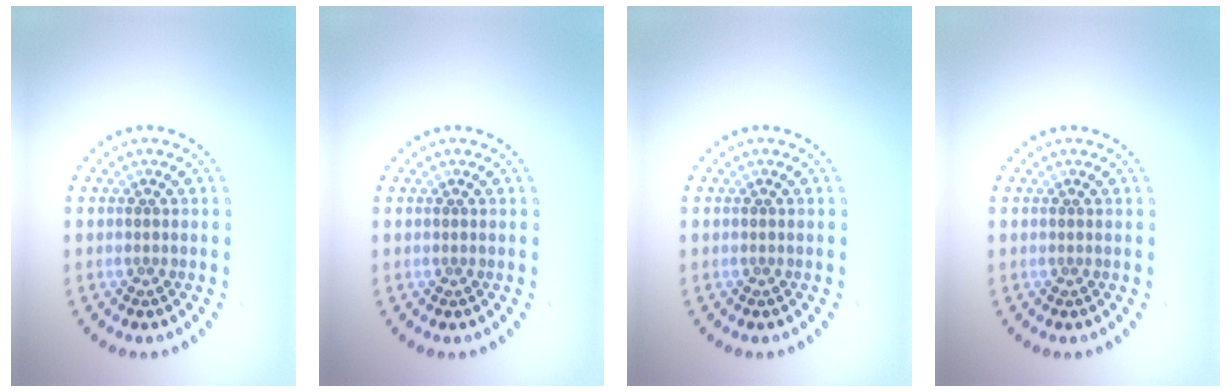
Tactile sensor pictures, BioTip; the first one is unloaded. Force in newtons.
{"total": 0.0}
{"total": 0.0}
{"total": 0.0}